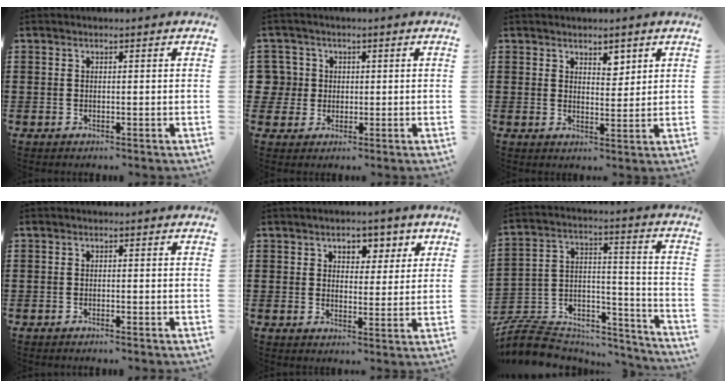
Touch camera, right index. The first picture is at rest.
{"total": 4.0, "force": [0.3, 4.0, 0.5], "torque": [-0.036, 0.010, 0.002]}
{"total": 3.1, "force": [2.4, 1.6, 1.1], "torque": [-0.012, 0.001, 0.041]}
{"total": 0.7, "force": [-0.7, -0.1, 0.2], "torque": [-0.005, -0.002, -0.014]}
{"total": 3.8, "force": [2.2, 2.8, 1.4], "torque": [-0.028, 0.007, 0.032]}
{"total": 7.5, "force": [-6.8, 2.9, 1.7], "torque": [-0.038, 0.004, -0.131]}